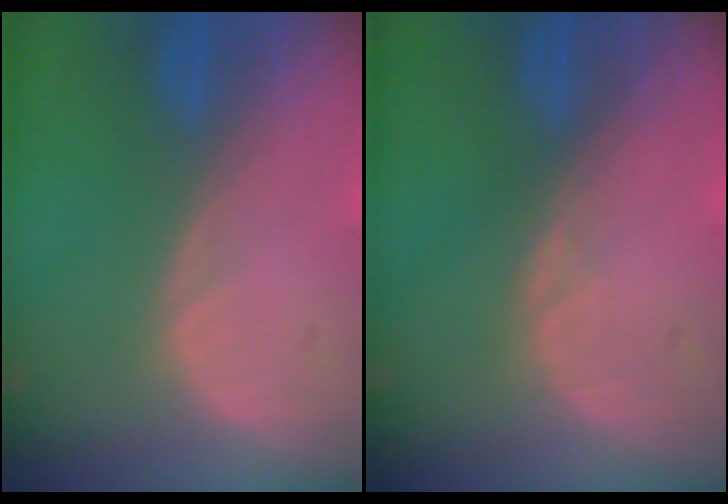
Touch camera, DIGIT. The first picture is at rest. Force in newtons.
{"total": 0.5, "press": 0.5, "slide": 0.1}